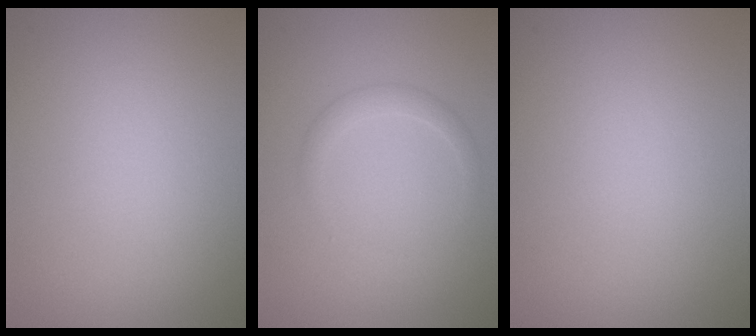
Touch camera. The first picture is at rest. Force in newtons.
{"total": 1.5, "press": 1.5, "slide": 0.0}
{"total": 0.0}